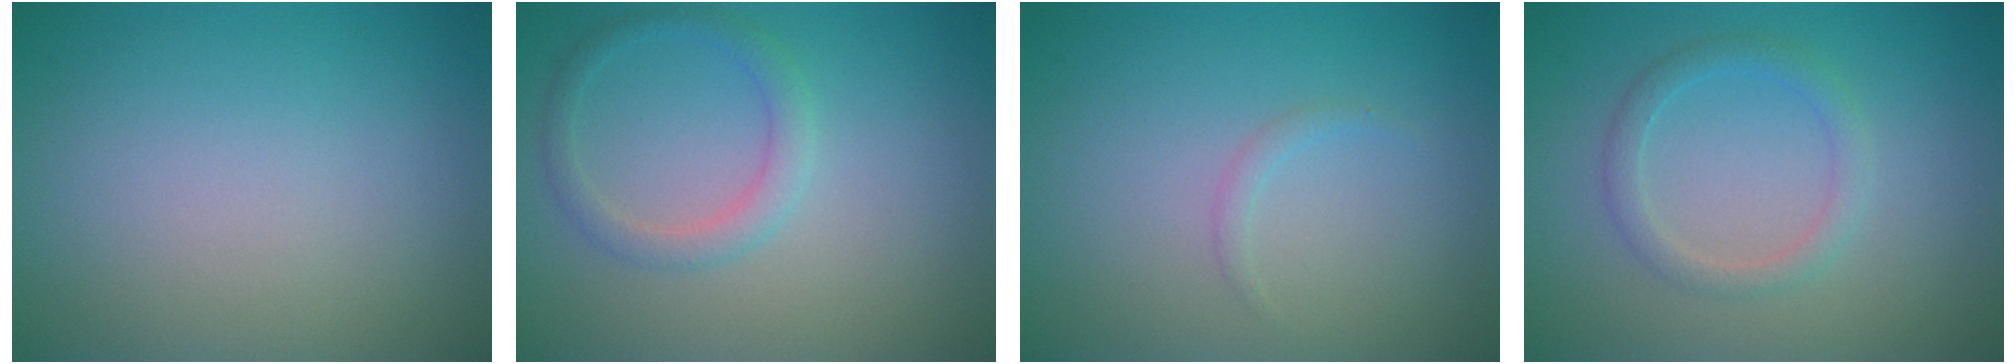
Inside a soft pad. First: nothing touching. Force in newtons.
{"total": 2.0, "press": 2.0, "slide": 0.1}
{"total": 0.7, "press": 0.7, "slide": 0.1}
{"total": 1.9, "press": 1.9, "slide": 0.1}